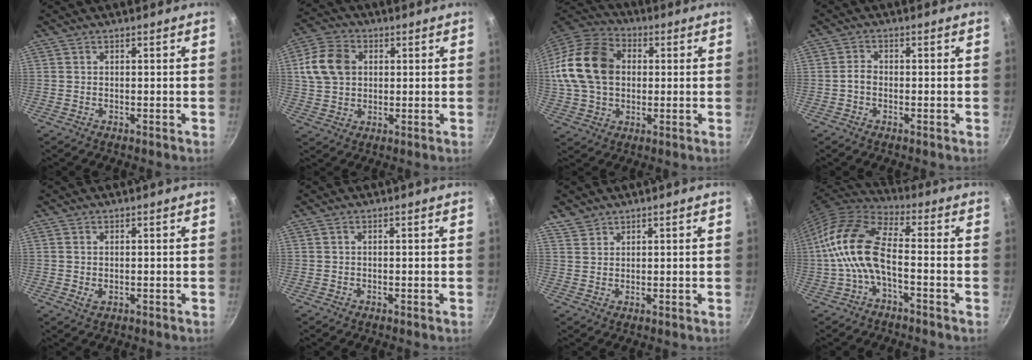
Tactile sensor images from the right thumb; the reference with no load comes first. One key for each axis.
{"total": 10.4, "fx": 2.1, "fy": 8.0, "fz": 6.3, "tx": -0.105, "ty": 0.007, "tz": 0.030}
{"total": 19.1, "fx": 1.9, "fy": 14.0, "fz": 12.8, "tx": -0.230, "ty": 0.029, "tz": 0.024}
{"total": 2.1, "fx": -0.7, "fy": 1.4, "fz": 1.3, "tx": -0.023, "ty": 0.015, "tz": -0.016}
{"total": 1.5, "fx": 0.1, "fy": 1.0, "fz": 1.1, "tx": -0.021, "ty": -0.001, "tz": 0.003}
{"total": 0.0}
{"total": 2.8, "fx": 2.2, "fy": 1.7, "fz": 0.3, "tx": 0.003, "ty": 0.002, "tz": 0.044}
{"total": 12.6, "fx": -2.7, "fy": 5.9, "fz": 10.8, "tx": -0.218, "ty": 0.038, "tz": -0.067}